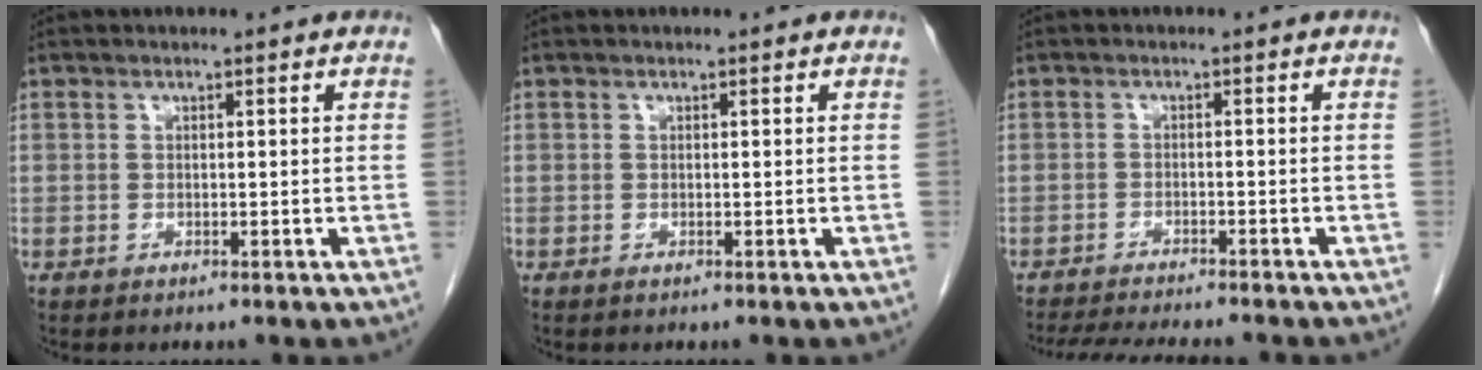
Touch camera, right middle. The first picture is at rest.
{"total": 0.0}
{"total": 11.6, "force": [-10.5, 1.4, 4.8], "torque": [-0.068, -0.013, -0.143]}